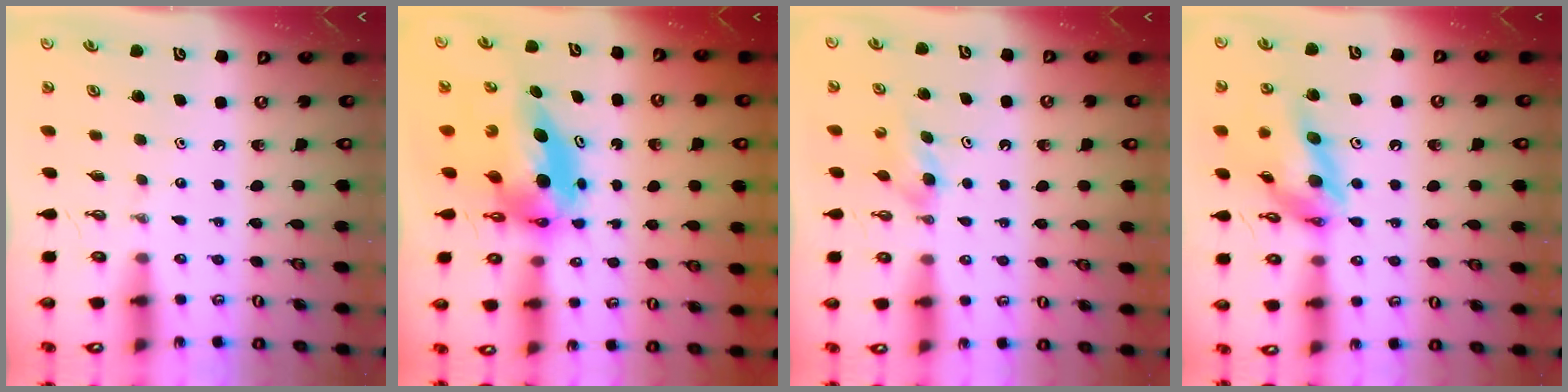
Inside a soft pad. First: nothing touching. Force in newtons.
{"total": 7.7, "press": 7.7, "slide": 0.9}
{"total": 3.1, "press": 3.1, "slide": 0.3}
{"total": 15.2, "press": 15.1, "slide": 1.7}